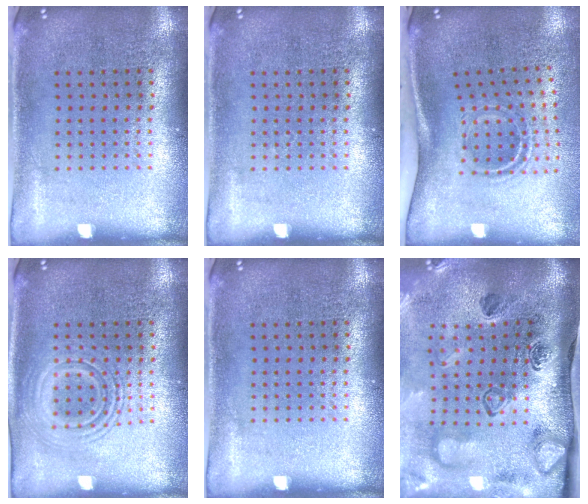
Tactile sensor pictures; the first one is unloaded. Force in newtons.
{"total": 0.0}
{"total": 1.9, "press": 1.2, "slide": 1.5}
{"total": 2.4, "press": 2.4, "slide": 0.4}
{"total": 0.0}
{"total": 4.3, "press": 3.0, "slide": 3.1}